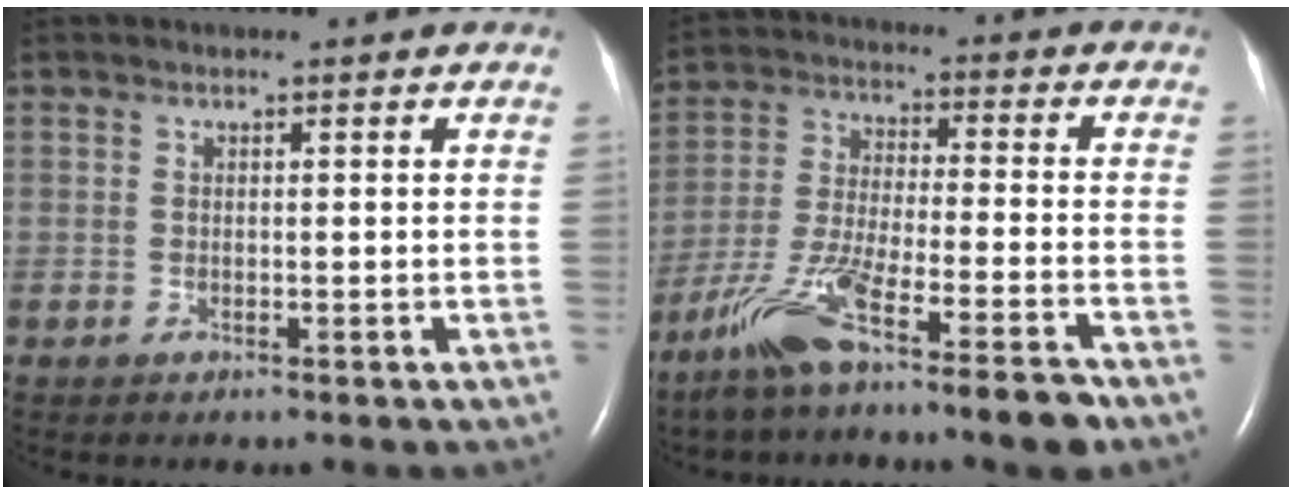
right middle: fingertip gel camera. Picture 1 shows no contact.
{"total": 12.9, "force": [-9.0, 0.5, 9.2], "torque": [-0.181, -0.027, -0.164]}